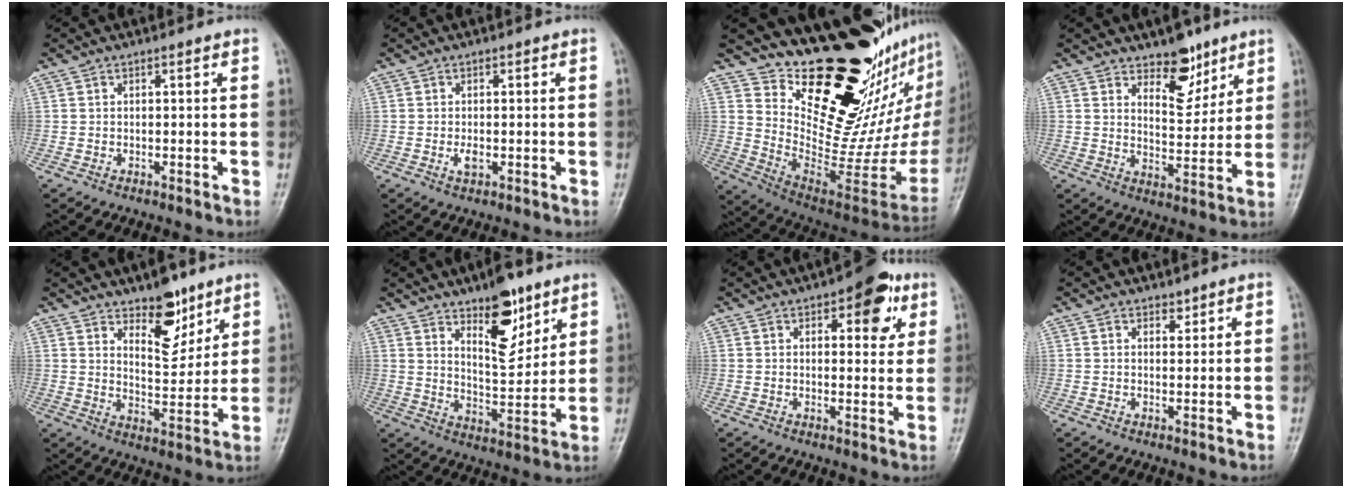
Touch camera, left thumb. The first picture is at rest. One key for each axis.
{"total": 1.9, "fx": -0.4, "fy": 1.1, "fz": 1.5, "tx": -0.027, "ty": -0.002, "tz": -0.009}
{"total": 28.8, "fx": 19.0, "fy": 11.0, "fz": 18.8, "tx": -0.220, "ty": -0.135, "tz": 0.305}
{"total": 8.4, "fx": 5.8, "fy": 4.1, "fz": 4.5, "tx": -0.037, "ty": -0.044, "tz": 0.093}
{"total": 9.5, "fx": 6.4, "fy": 4.3, "fz": 5.6, "tx": -0.055, "ty": -0.051, "tz": 0.105}
{"total": 12.3, "fx": 7.4, "fy": 4.9, "fz": 8.4, "tx": -0.102, "ty": -0.053, "tz": 0.124}
{"total": 9.4, "fx": 4.3, "fy": 4.4, "fz": 7.1, "tx": -0.054, "ty": -0.011, "tz": 0.049}
{"total": 1.5, "fx": 1.2, "fy": 0.8, "fz": 0.4, "tx": 0.006, "ty": -0.009, "tz": 0.017}